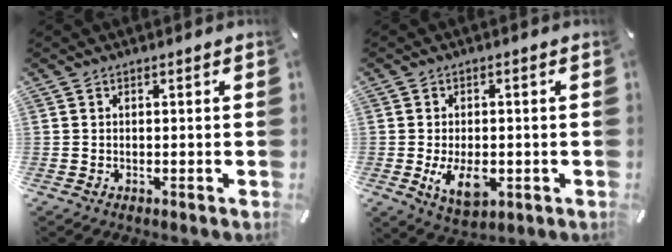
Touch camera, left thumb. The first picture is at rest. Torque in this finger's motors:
{"motor_torque": [0.53, 1.94, 0.64, -0.42, 0.29]}